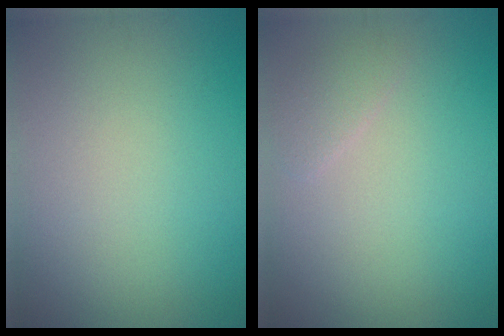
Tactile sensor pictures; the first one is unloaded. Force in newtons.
{"total": 1.2, "press": 1.2, "slide": 0.1}